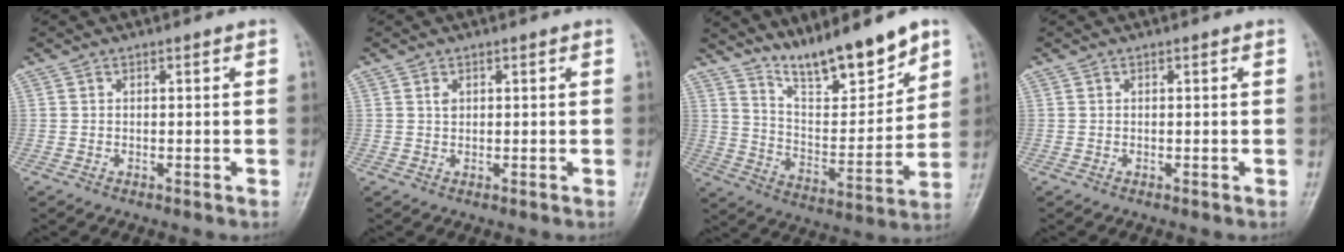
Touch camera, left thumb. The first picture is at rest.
{"total": 1.1, "force": [0.4, 0.8, 0.6], "torque": [-0.006, 0.000, 0.008]}
{"total": 15.3, "force": [11.7, 3.8, 9.1], "torque": [-0.115, -0.074, 0.208]}
{"total": 0.0}